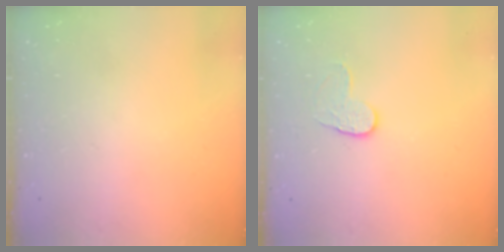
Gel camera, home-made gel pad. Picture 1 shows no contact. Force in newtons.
{"total": 4.3, "press": 4.3, "slide": 0.4}